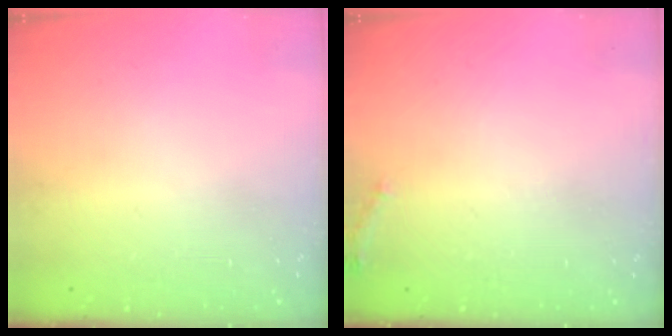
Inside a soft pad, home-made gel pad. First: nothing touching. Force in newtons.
{"total": 5.1, "press": 4.8, "slide": 1.8}